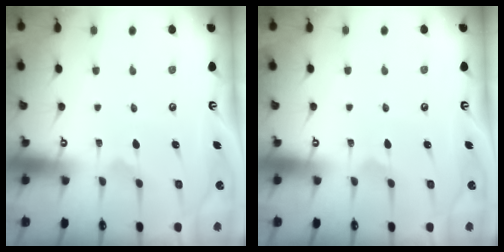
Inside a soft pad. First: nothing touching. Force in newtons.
{"total": 0.6, "press": 0.6, "slide": 0.0}